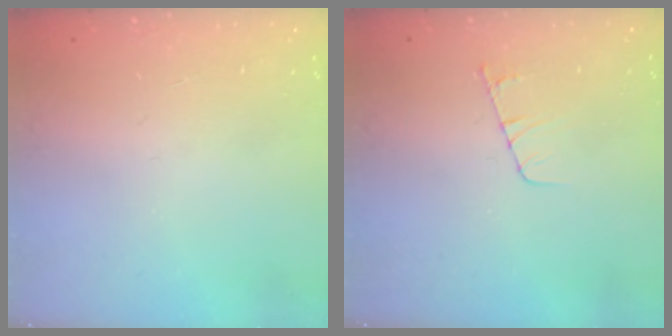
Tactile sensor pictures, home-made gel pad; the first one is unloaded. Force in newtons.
{"total": 4.2, "press": 4.2, "slide": 0.5}